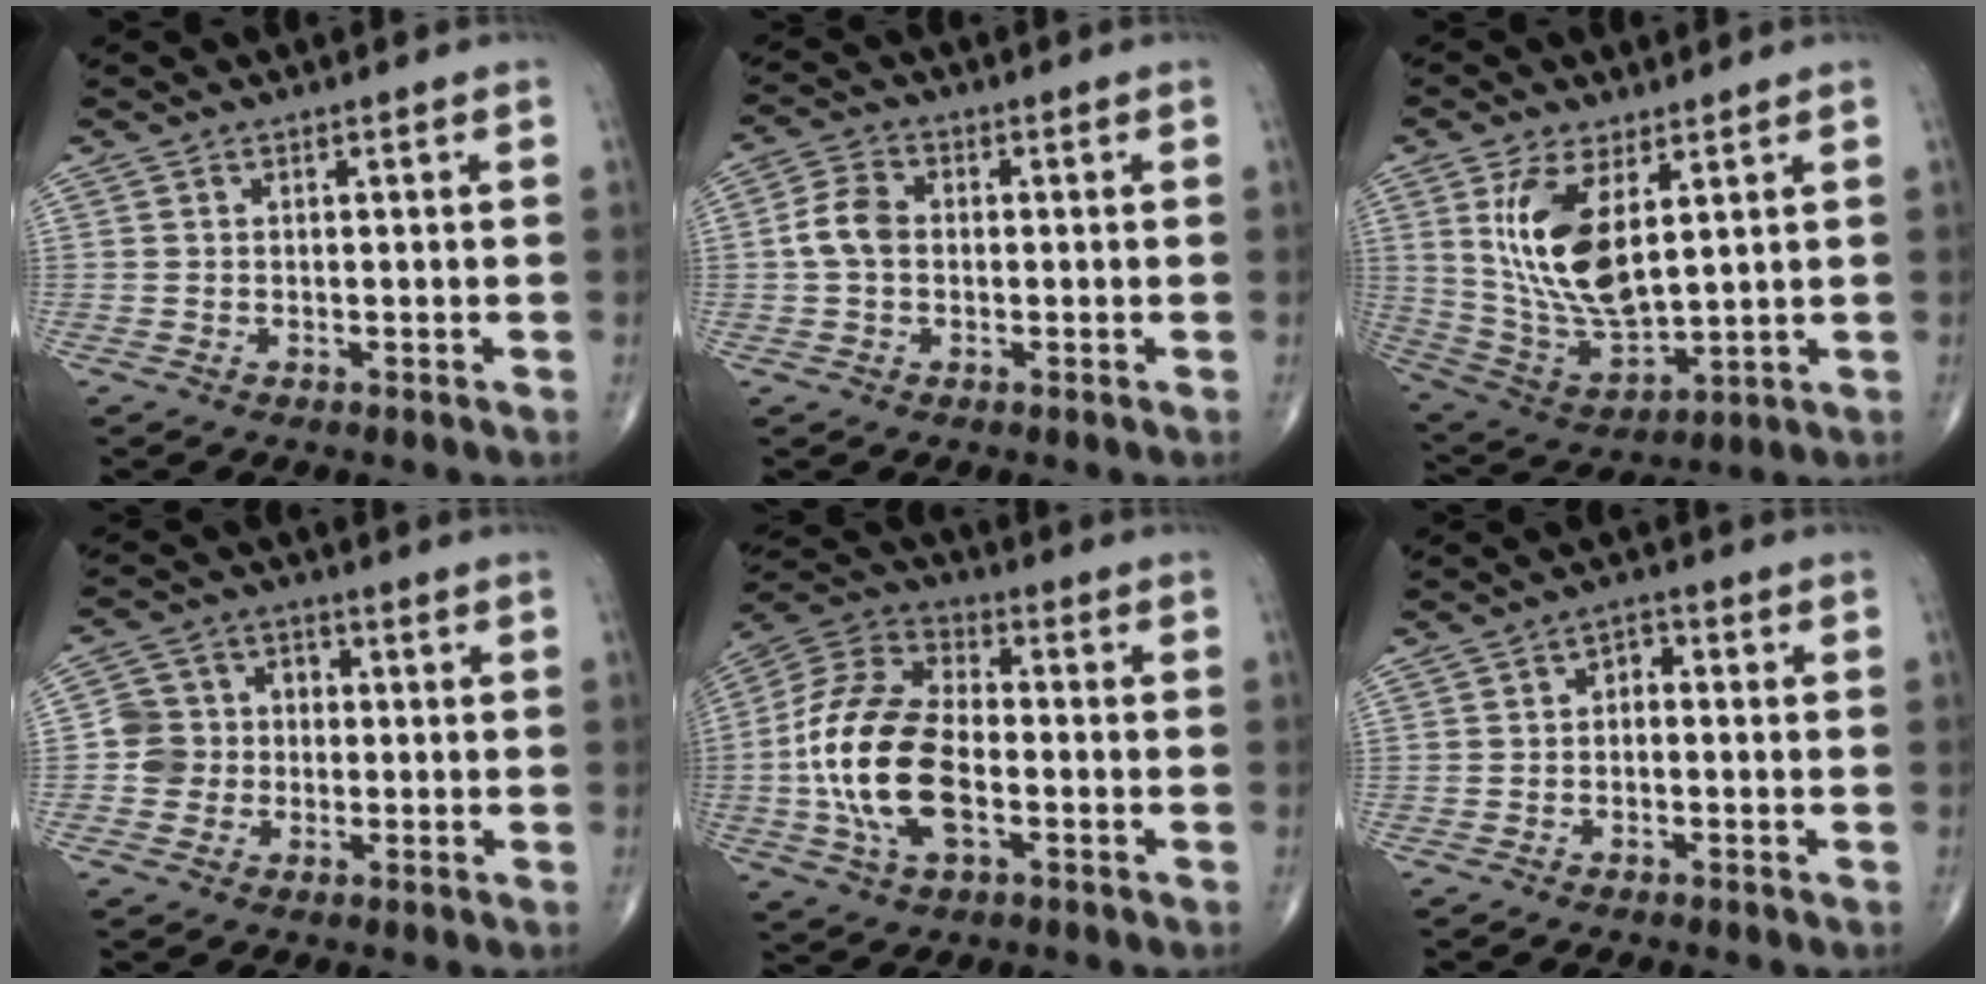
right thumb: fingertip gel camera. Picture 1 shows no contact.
{"total": 5.3, "force": [-0.2, 3.8, 3.7], "torque": [-0.074, 0.016, -0.011]}
{"total": 15.2, "force": [4.6, 6.8, 12.8], "torque": [-0.241, -0.025, 0.108]}
{"total": 6.8, "force": [-0.8, 6.4, 2.0], "torque": [-0.003, 0.025, -0.023]}
{"total": 18.9, "force": [-3.2, 10.2, 15.6], "torque": [-0.318, 0.023, -0.062]}
{"total": 2.6, "force": [-0.4, 1.8, 1.9], "torque": [-0.011, 0.016, -0.017]}